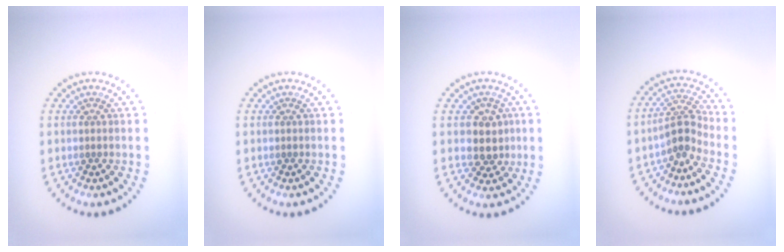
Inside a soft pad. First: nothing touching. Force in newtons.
{"total": 0.0}
{"total": 2.7, "press": 2.3, "slide": 1.5}
{"total": 2.6, "press": 1.8, "slide": 1.8}